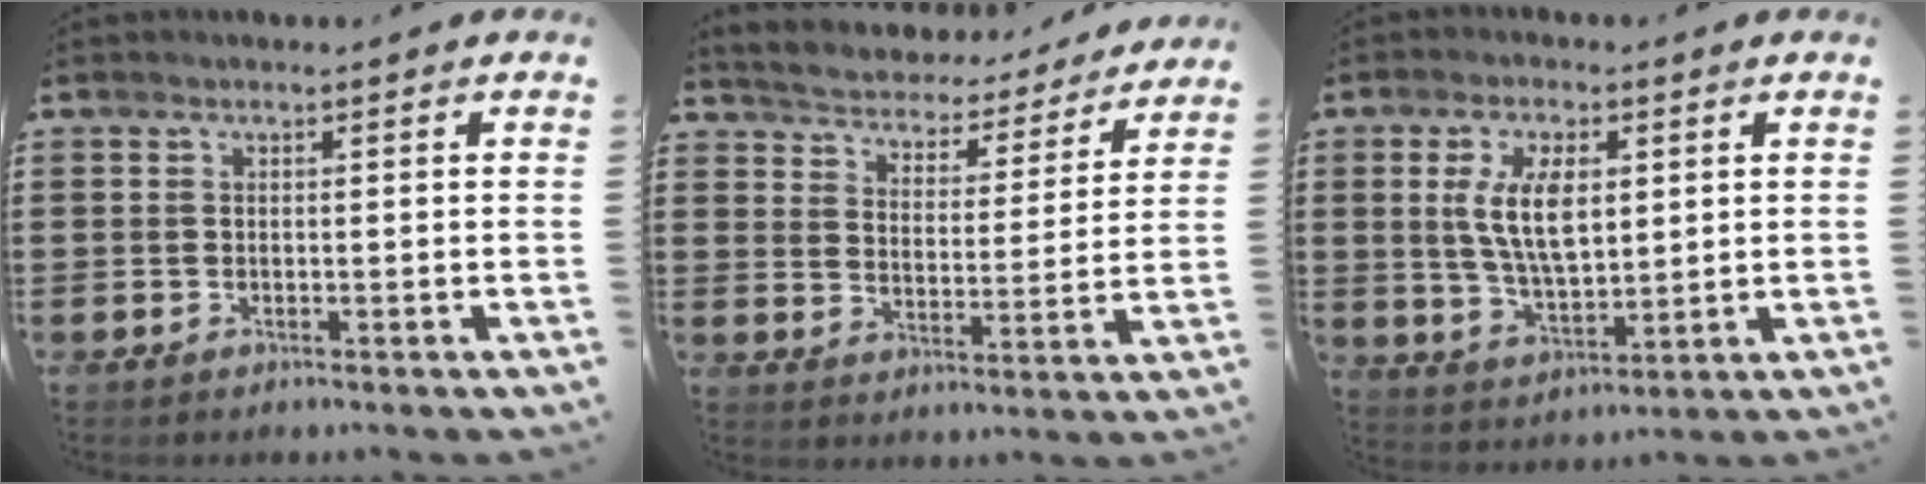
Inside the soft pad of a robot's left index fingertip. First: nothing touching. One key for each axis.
{"total": 3.7, "fx": 3.7, "fy": 0.0, "fz": -0.2, "tx": -0.022, "ty": -0.037, "tz": 0.054}
{"total": 9.3, "fx": 2.5, "fy": 4.4, "fz": 7.8, "tx": -0.162, "ty": 0.005, "tz": 0.041}